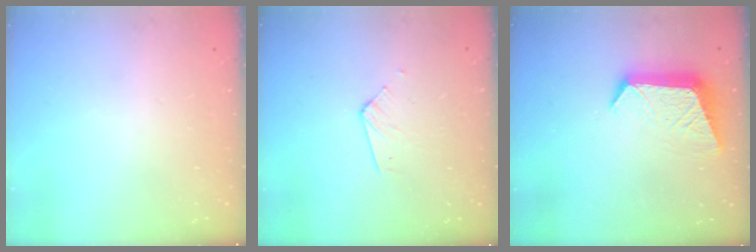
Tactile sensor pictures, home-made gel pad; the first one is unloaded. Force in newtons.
{"total": 3.6, "press": 3.6, "slide": 0.3}
{"total": 10.7, "press": 10.6, "slide": 1.1}